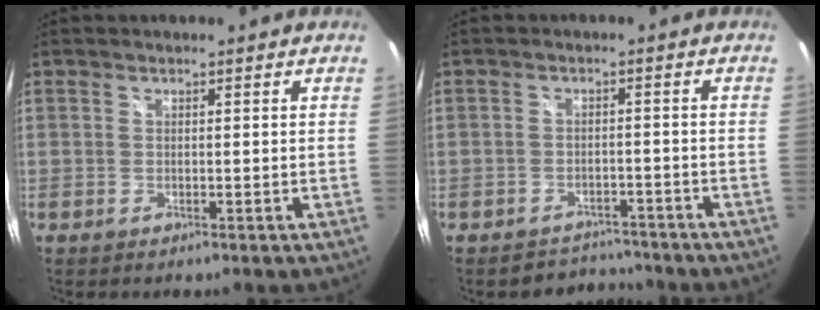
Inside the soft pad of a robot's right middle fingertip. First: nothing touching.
{"total": 4.5, "force": [-4.1, 1.6, -0.7], "torque": [0.005, 0.016, -0.065]}